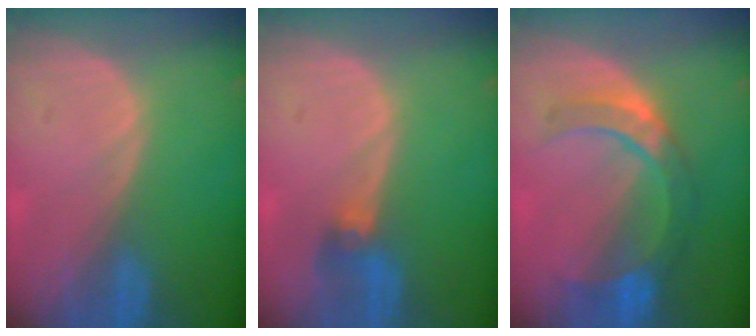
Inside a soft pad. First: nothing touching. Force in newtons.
{"total": 2.9, "press": 2.6, "slide": 1.2}
{"total": 7.2, "press": 7.1, "slide": 1.1}